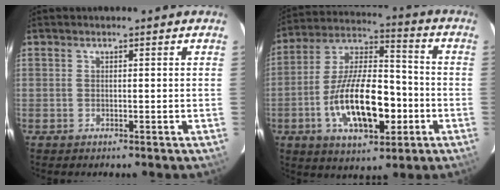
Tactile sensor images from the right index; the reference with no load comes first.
{"total": 18.6, "force": [-5.5, 8.1, 15.8], "torque": [-0.302, 0.004, -0.090]}